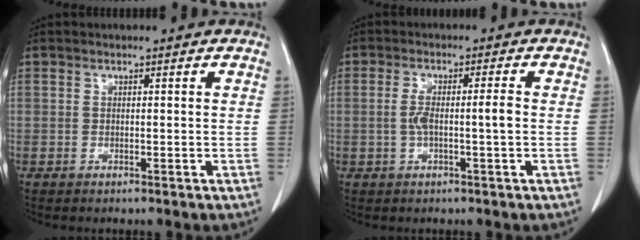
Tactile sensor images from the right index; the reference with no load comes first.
{"total": 4.4, "force": [-0.5, 0.2, 4.3], "torque": [-0.089, 0.009, -0.005]}